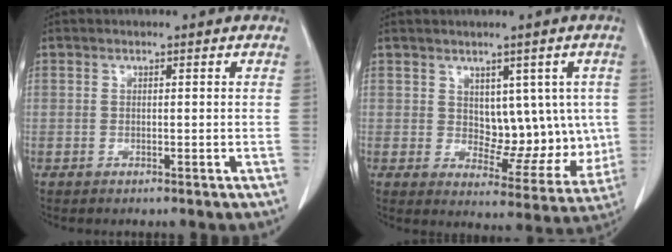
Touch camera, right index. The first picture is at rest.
{"total": 9.2, "force": [1.6, 5.6, 7.2], "torque": [-0.072, 0.006, 0.038]}